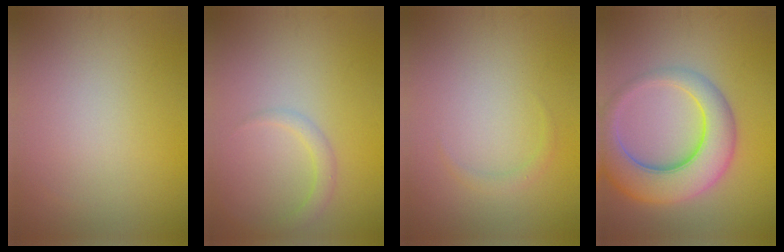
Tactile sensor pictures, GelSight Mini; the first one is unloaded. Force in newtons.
{"total": 1.6, "press": 1.6, "slide": 0.1}
{"total": 0.8, "press": 0.8, "slide": 0.0}
{"total": 8.1, "press": 8.1, "slide": 0.5}